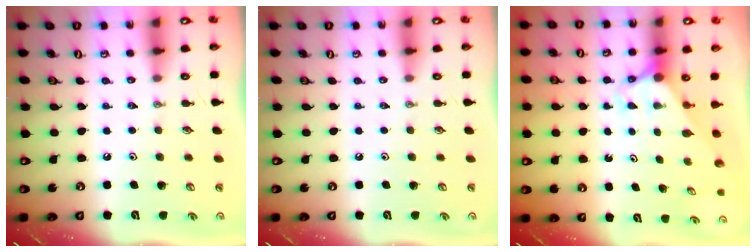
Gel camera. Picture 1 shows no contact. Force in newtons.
{"total": 0.0}
{"total": 2.9, "press": 2.9, "slide": 0.0}